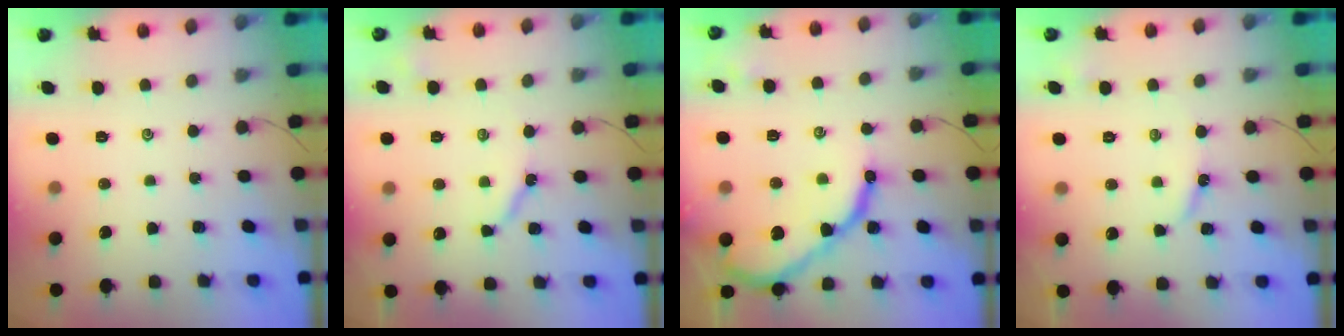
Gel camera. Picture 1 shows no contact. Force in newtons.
{"total": 5.7, "press": 5.7, "slide": 0.4}
{"total": 15.8, "press": 15.7, "slide": 1.4}
{"total": 4.1, "press": 4.0, "slide": 0.4}